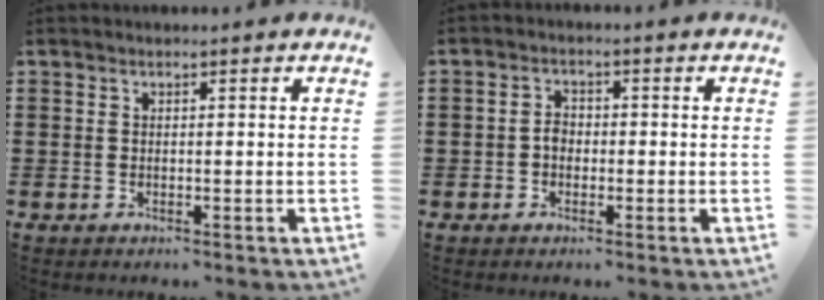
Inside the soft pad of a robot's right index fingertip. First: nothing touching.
{"total": 2.0, "force": [-0.6, 1.4, 1.2], "torque": [-0.025, 0.005, -0.012]}